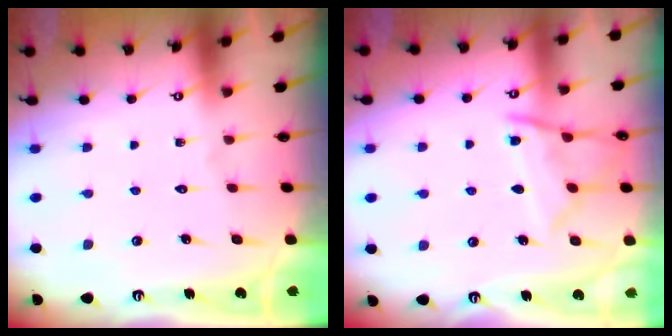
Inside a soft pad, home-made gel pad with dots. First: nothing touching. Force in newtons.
{"total": 10.8, "press": 10.7, "slide": 1.1}